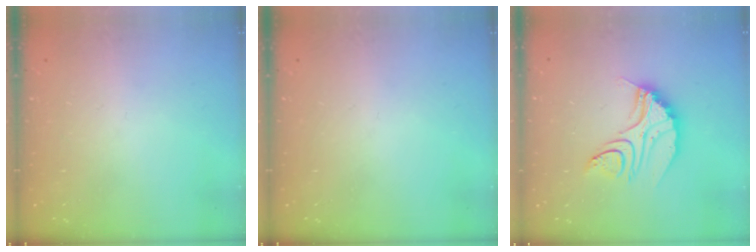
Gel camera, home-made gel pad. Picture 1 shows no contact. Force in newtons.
{"total": 0.0}
{"total": 10.8, "press": 10.8, "slide": 0.8}